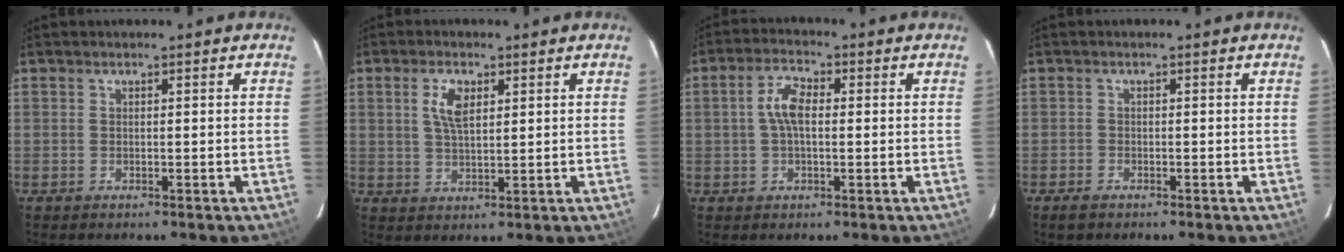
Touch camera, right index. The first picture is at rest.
{"total": 5.4, "force": [1.7, 3.2, 4.1], "torque": [-0.071, 0.011, 0.034]}
{"total": 5.2, "force": [0.3, 2.5, 4.6], "torque": [-0.092, 0.014, 0.005]}
{"total": 1.6, "force": [-1.2, 0.7, 0.7], "torque": [-0.015, -0.003, -0.024]}